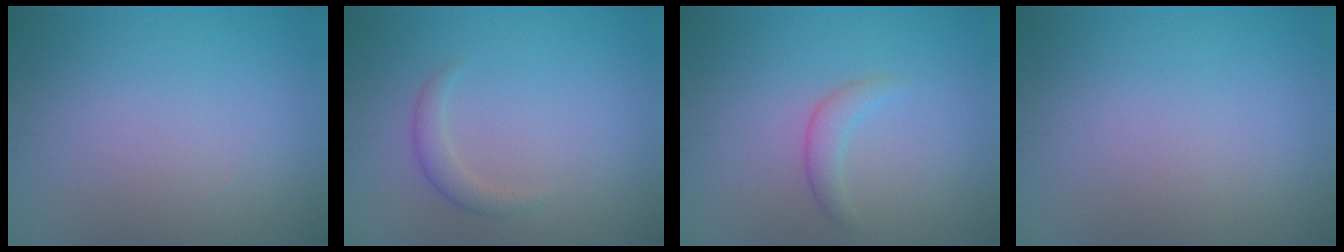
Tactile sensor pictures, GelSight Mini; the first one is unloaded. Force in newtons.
{"total": 1.6, "press": 1.6, "slide": 0.0}
{"total": 1.6, "press": 1.6, "slide": 0.2}
{"total": 0.0}